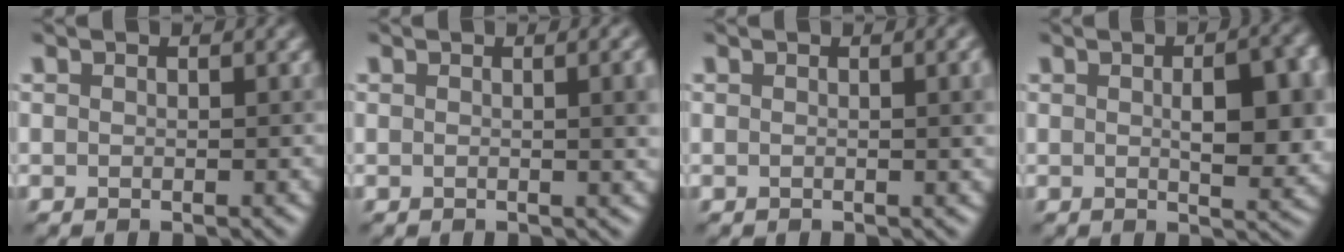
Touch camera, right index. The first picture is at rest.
{"total": 4.0, "force": [0.3, 1.6, 3.7], "torque": [-0.015, 0.011, 0.001]}
{"total": 3.2, "force": [0.4, 1.3, 2.9], "torque": [-0.011, 0.009, -0.001]}
{"total": 6.7, "force": [0.6, 2.4, 6.2], "torque": [-0.071, 0.002, 0.015]}